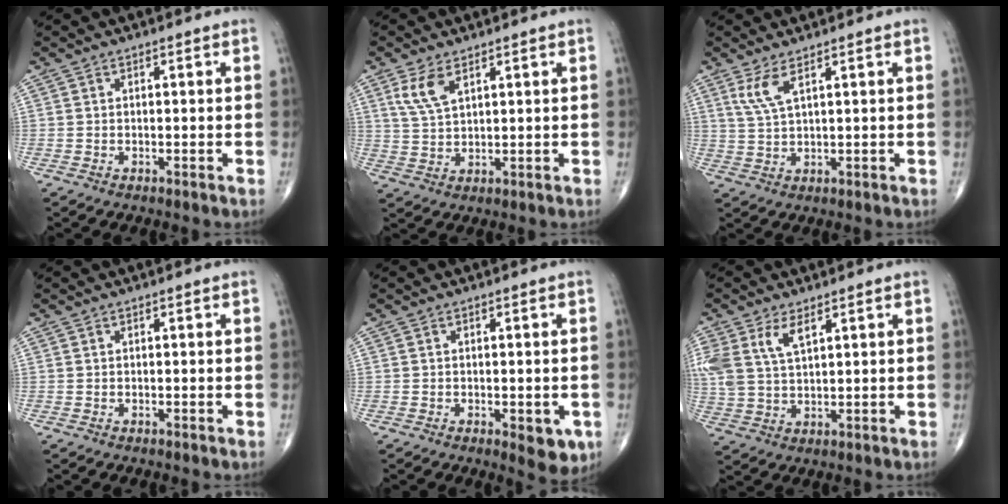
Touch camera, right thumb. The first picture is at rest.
{"total": 5.4, "force": [2.9, 2.4, 3.9], "torque": [-0.082, -0.007, 0.067]}
{"total": 4.1, "force": [2.3, 0.8, 3.3], "torque": [-0.079, -0.011, 0.058]}
{"total": 0.0}
{"total": 5.4, "force": [-1.8, 2.3, 4.5], "torque": [-0.040, -0.007, -0.017]}
{"total": 8.8, "force": [4.1, 4.3, 6.5], "torque": [-0.148, -0.002, 0.090]}